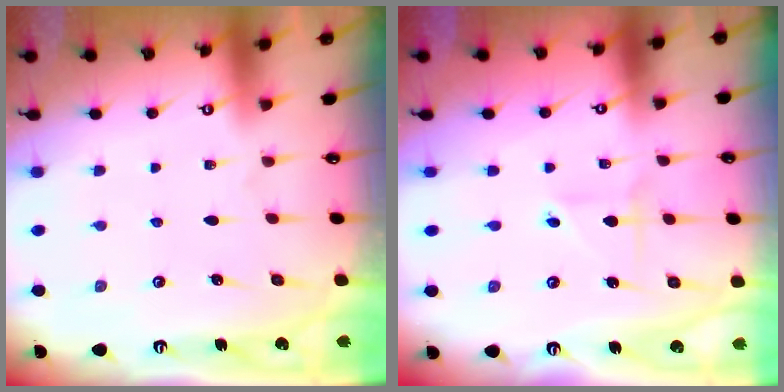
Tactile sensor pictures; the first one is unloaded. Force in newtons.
{"total": 2.0, "press": 1.9, "slide": 0.3}